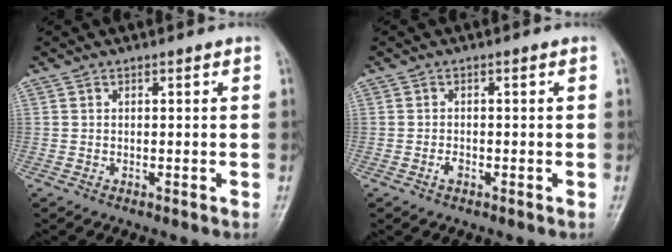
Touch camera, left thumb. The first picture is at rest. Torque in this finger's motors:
{"motor_torque": [-0.02, 0.04, 0.21, 0.02, 0.00]}